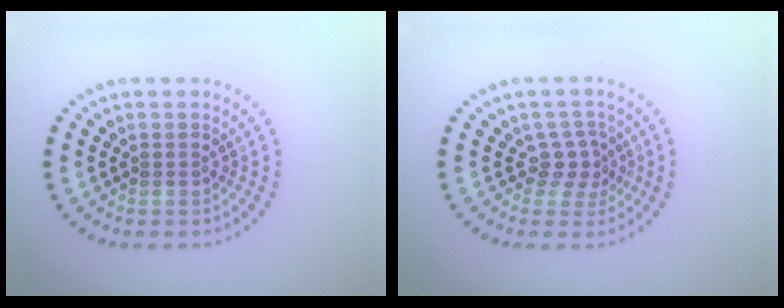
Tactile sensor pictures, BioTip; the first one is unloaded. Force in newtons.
{"total": 2.2, "press": 1.6, "slide": 1.6}